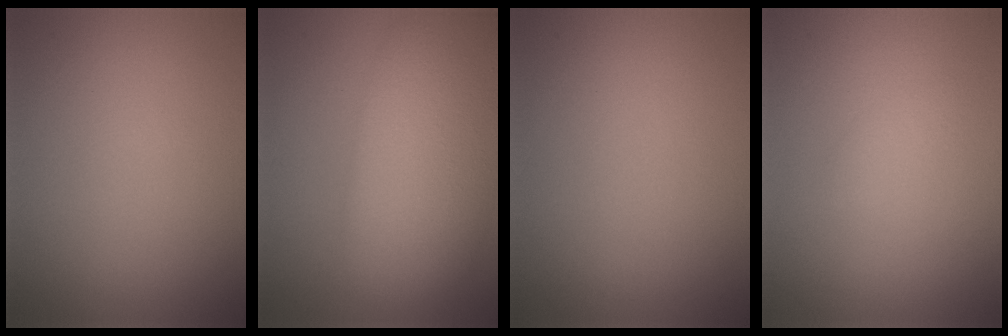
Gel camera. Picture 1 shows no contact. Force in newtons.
{"total": 10.6, "press": 10.6, "slide": 0.7}
{"total": 0.0}
{"total": 1.0, "press": 1.0, "slide": 0.0}